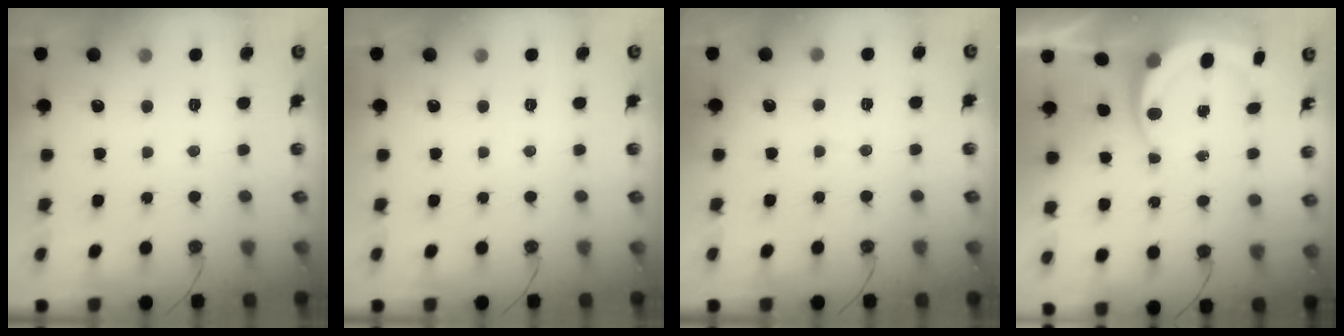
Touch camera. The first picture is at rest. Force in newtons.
{"total": 0.0}
{"total": 2.6, "press": 2.6, "slide": 0.2}
{"total": 7.2, "press": 7.0, "slide": 1.8}